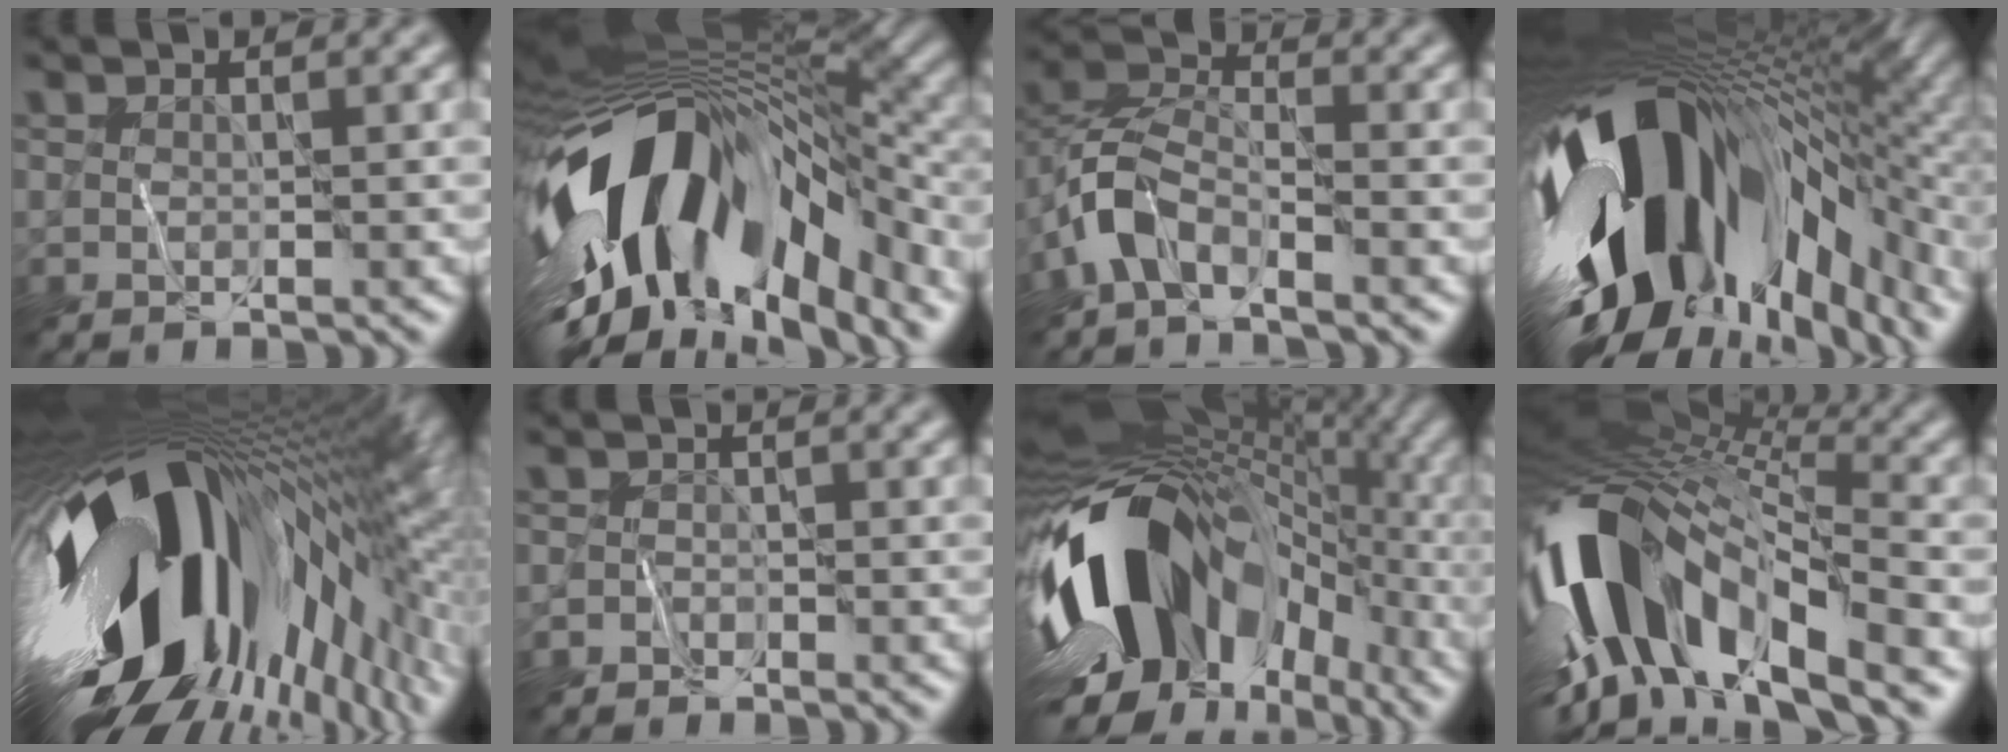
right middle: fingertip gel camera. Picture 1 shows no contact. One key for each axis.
{"total": 16.2, "fx": -6.3, "fy": 7.6, "fz": 12.9, "tx": -0.231, "ty": 0.001, "tz": -0.107}
{"total": 4.6, "fx": -3.0, "fy": 2.4, "fz": 2.6, "tx": -0.049, "ty": 0.008, "tz": -0.072}
{"total": 18.7, "fx": -2.6, "fy": 9.4, "fz": 16.0, "tx": -0.281, "ty": -0.063, "tz": -0.021}
{"total": 20.6, "fx": -1.6, "fy": 10.6, "fz": 17.6, "tx": -0.298, "ty": -0.067, "tz": -0.027}
{"total": 1.1, "fx": -0.9, "fy": 0.5, "fz": -0.3, "tx": 0.012, "ty": 0.006, "tz": -0.019}
{"total": 15.9, "fx": -2.2, "fy": 11.2, "fz": 11.1, "tx": -0.203, "ty": 0.005, "tz": -0.040}
{"total": 14.6, "fx": -3.9, "fy": 7.0, "fz": 12.3, "tx": -0.241, "ty": 0.018, "tz": -0.078}